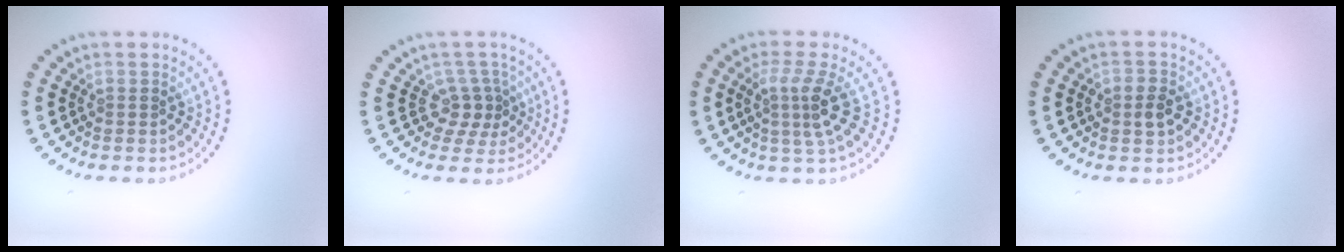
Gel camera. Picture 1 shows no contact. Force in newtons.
{"total": 2.6, "press": 1.8, "slide": 1.8}
{"total": 3.2, "press": 2.3, "slide": 2.3}
{"total": 1.9, "press": 1.9, "slide": 0.0}